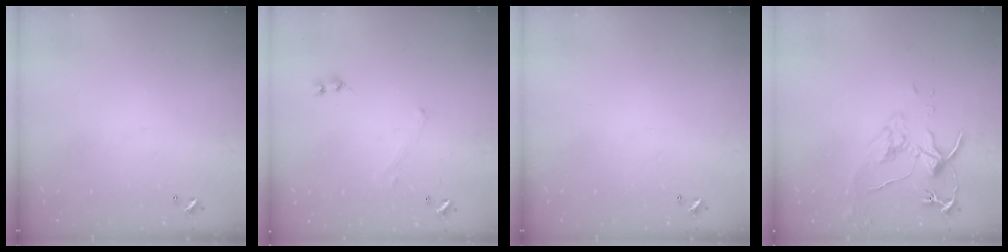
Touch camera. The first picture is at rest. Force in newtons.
{"total": 0.7, "press": 0.7, "slide": 0.3}
{"total": 0.0}
{"total": 5.6, "press": 5.6, "slide": 0.6}